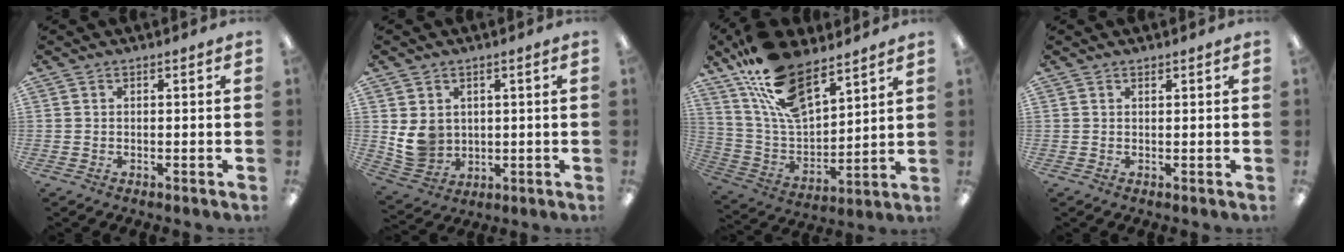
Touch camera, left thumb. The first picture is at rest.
{"total": 7.3, "force": [2.0, 6.5, 2.7], "torque": [-0.055, -0.007, 0.043]}
{"total": 18.5, "force": [12.6, 8.1, 10.9], "torque": [-0.231, -0.065, 0.226]}
{"total": 0.6, "force": [0.6, 0.2, 0.2], "torque": [-0.003, 0.000, 0.011]}